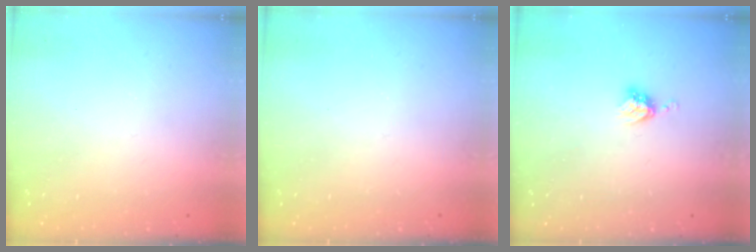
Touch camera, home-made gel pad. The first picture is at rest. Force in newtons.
{"total": 0.0}
{"total": 4.0, "press": 4.0, "slide": 0.5}